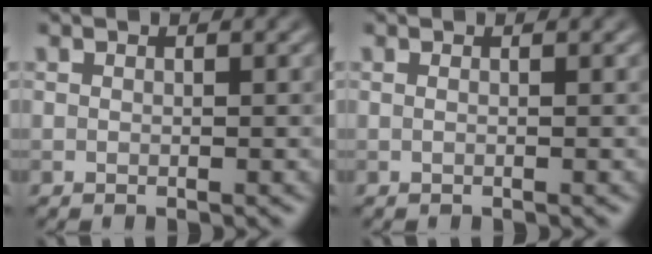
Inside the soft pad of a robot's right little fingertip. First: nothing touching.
{"total": 0.0}